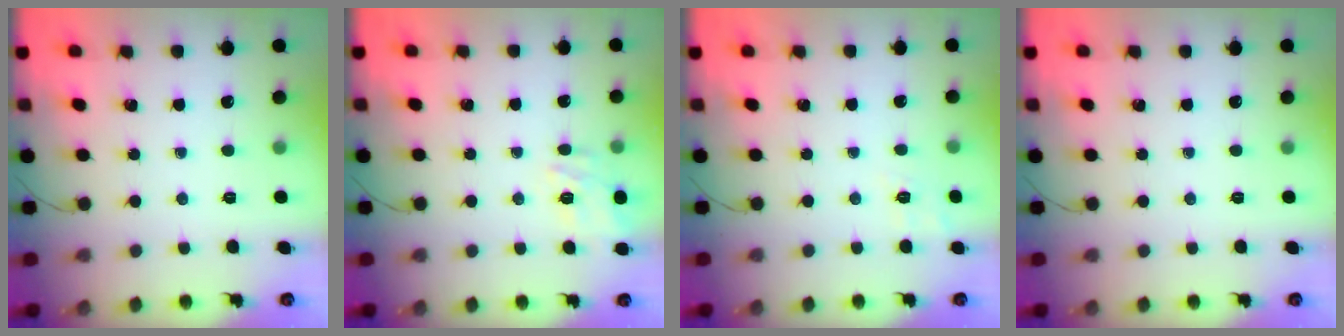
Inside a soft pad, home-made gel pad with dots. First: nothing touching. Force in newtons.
{"total": 13.6, "press": 13.5, "slide": 1.1}
{"total": 6.3, "press": 5.9, "slide": 2.0}
{"total": 0.0}